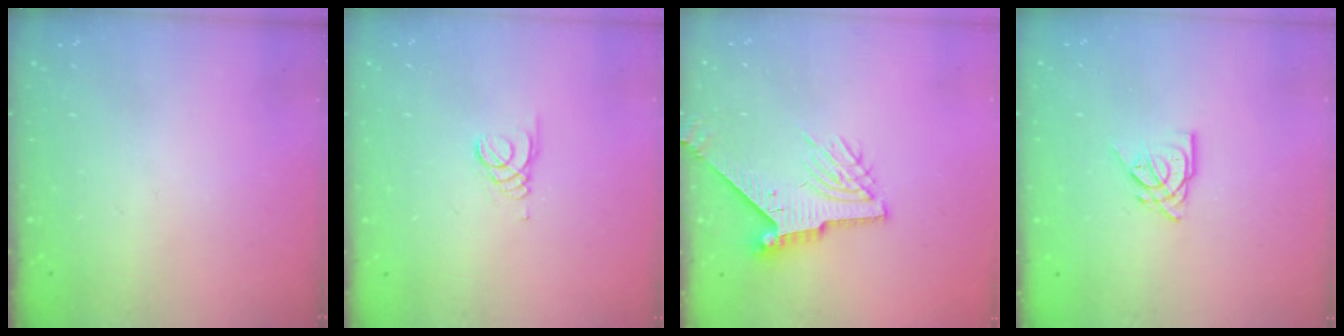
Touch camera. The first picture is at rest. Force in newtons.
{"total": 1.5, "press": 1.5, "slide": 0.1}
{"total": 9.0, "press": 9.0, "slide": 0.8}
{"total": 7.2, "press": 7.2, "slide": 0.7}